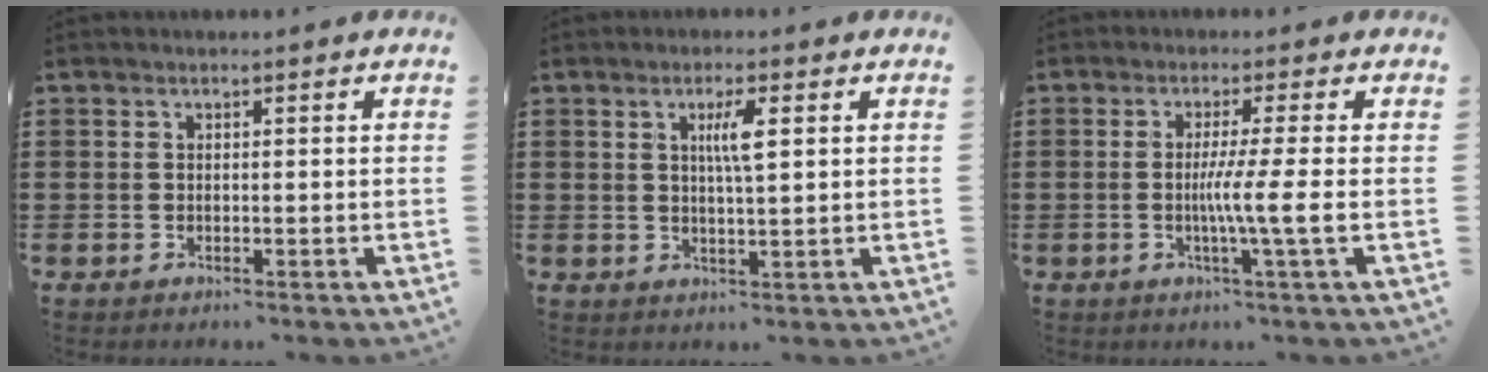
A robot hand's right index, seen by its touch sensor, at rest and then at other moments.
{"total": 3.9, "force": [1.1, 0.5, 3.7], "torque": [-0.076, 0.003, 0.015]}
{"total": 6.2, "force": [-0.8, -0.8, 6.1], "torque": [-0.107, -0.014, -0.017]}